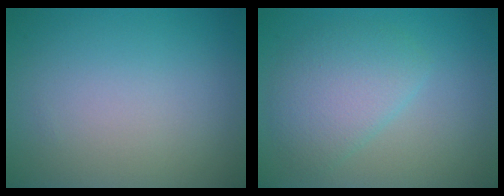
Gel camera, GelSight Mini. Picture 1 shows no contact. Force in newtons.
{"total": 3.9, "press": 3.9, "slide": 0.1}